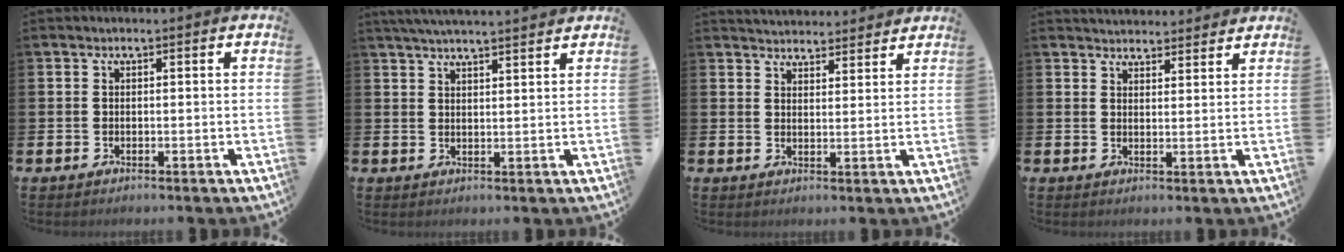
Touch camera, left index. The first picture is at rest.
{"total": 3.8, "force": [3.7, -0.1, 0.9], "torque": [-0.026, -0.012, 0.068]}
{"total": 3.7, "force": [3.7, 0.5, -0.3], "torque": [-0.003, -0.023, 0.068]}
{"total": 3.3, "force": [3.2, 0.7, -0.1], "torque": [-0.003, -0.016, 0.059]}